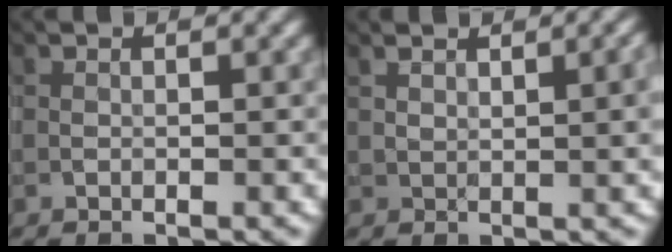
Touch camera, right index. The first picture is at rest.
{"total": 3.5, "force": [1.5, 1.1, 3.0], "torque": [-0.042, 0.003, 0.034]}